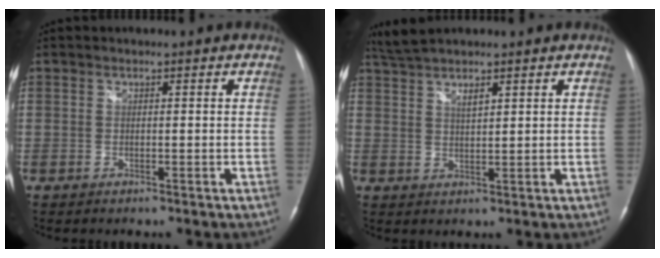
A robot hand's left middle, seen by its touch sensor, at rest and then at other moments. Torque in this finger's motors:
{"motor_torque": [0.45, -0.34, -0.01, 0.04]}